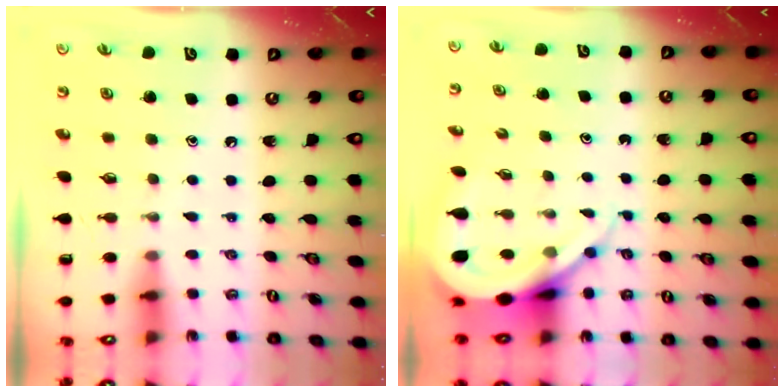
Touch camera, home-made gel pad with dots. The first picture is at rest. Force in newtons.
{"total": 9.4, "press": 9.4, "slide": 1.1}